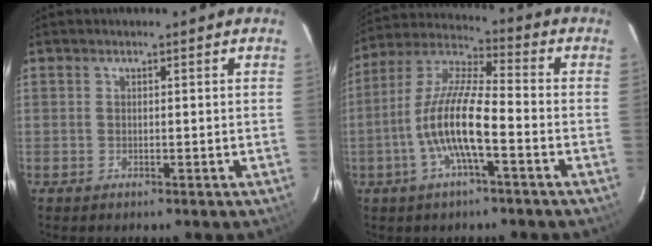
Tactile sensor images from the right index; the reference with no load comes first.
{"total": 12.4, "force": [-4.2, 2.4, 11.4], "torque": [-0.231, 0.002, -0.081]}